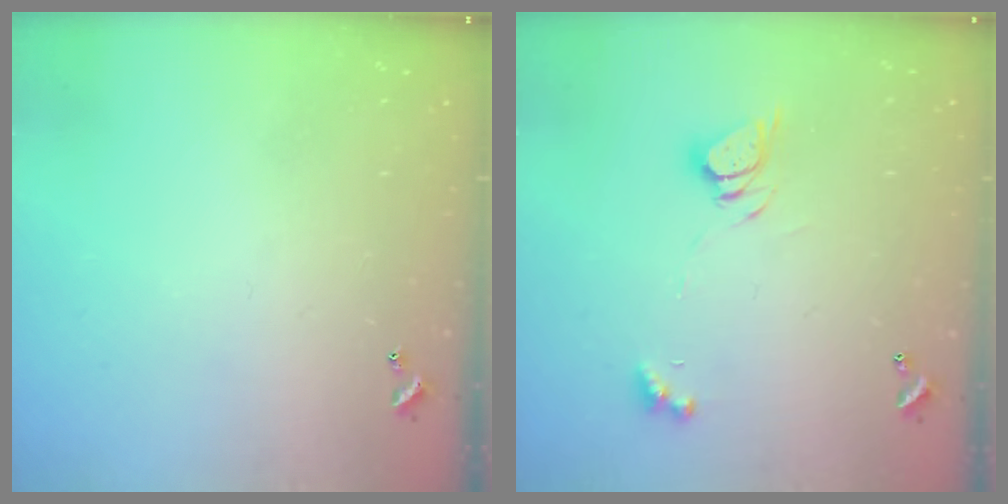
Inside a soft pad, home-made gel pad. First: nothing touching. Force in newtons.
{"total": 5.0, "press": 5.0, "slide": 0.3}